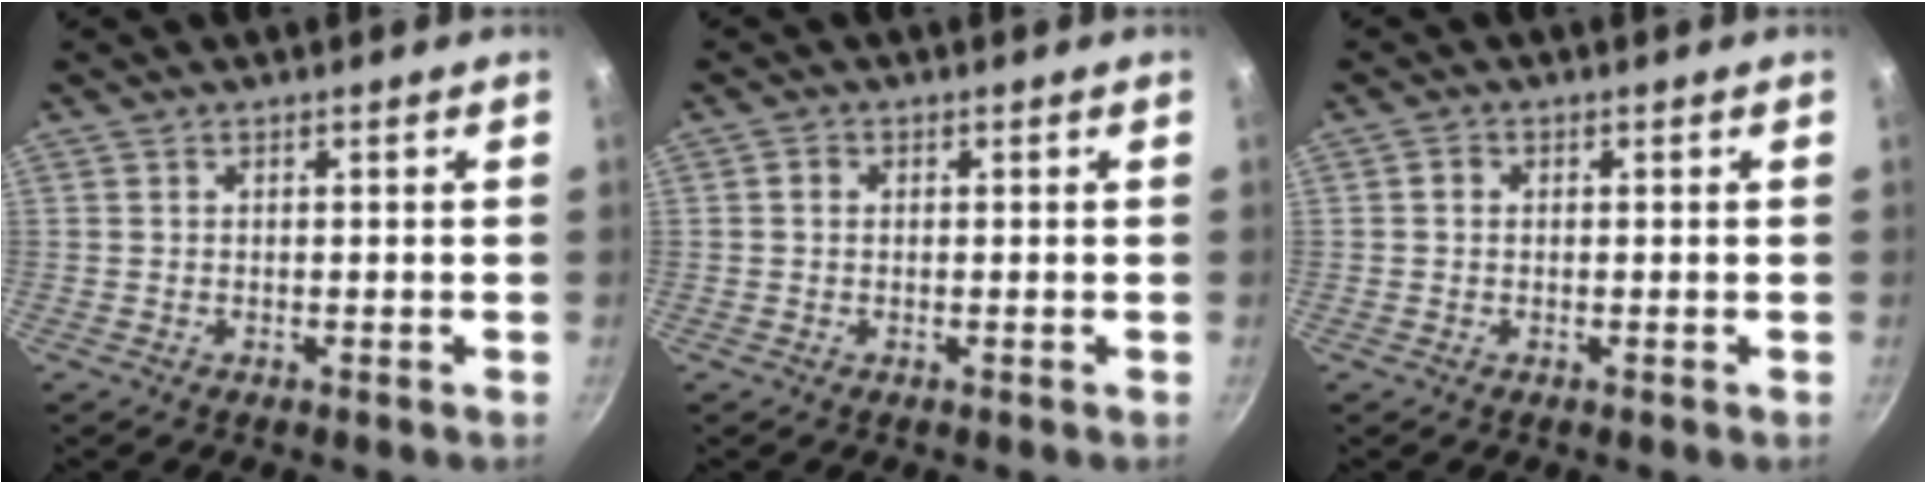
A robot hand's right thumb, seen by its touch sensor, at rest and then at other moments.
{"total": 1.4, "force": [0.2, 1.2, 0.7], "torque": [-0.011, 0.005, 0.001]}
{"total": 1.5, "force": [0.1, 1.3, 0.7], "torque": [-0.012, 0.006, 0.000]}